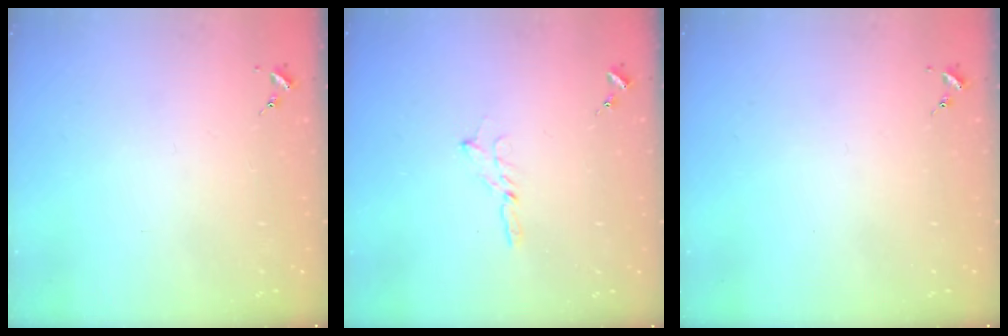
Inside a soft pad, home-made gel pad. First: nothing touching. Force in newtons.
{"total": 1.8, "press": 1.7, "slide": 0.2}
{"total": 0.0}